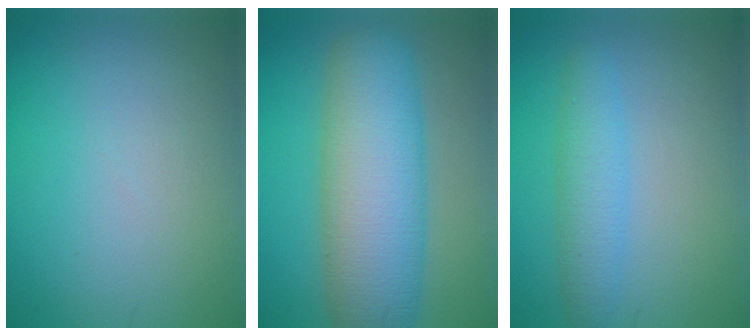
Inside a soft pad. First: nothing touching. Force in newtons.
{"total": 10.0, "press": 10.0, "slide": 0.1}
{"total": 2.9, "press": 2.9, "slide": 0.1}